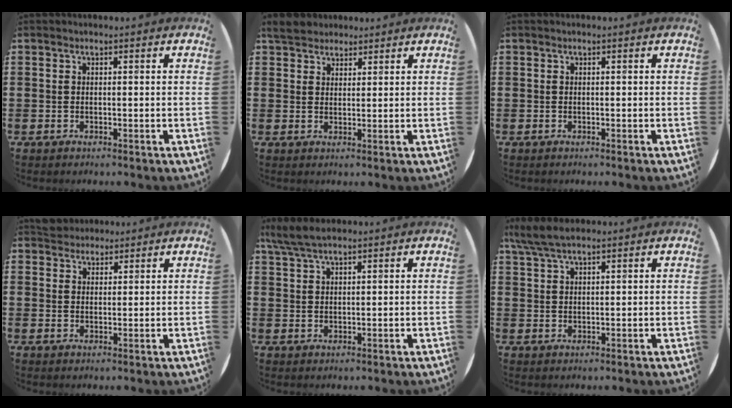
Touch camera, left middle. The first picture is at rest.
{"total": 3.5, "force": [3.2, 1.4, 0.5], "torque": [-0.011, -0.001, 0.060]}
{"total": 0.0}
{"total": 2.8, "force": [2.7, 0.8, 0.0], "torque": [0.002, -0.003, 0.051]}
{"total": 3.9, "force": [3.2, 0.7, 2.1], "torque": [-0.047, 0.002, 0.059]}
{"total": 4.2, "force": [3.3, 0.9, 2.4], "torque": [-0.053, 0.001, 0.061]}